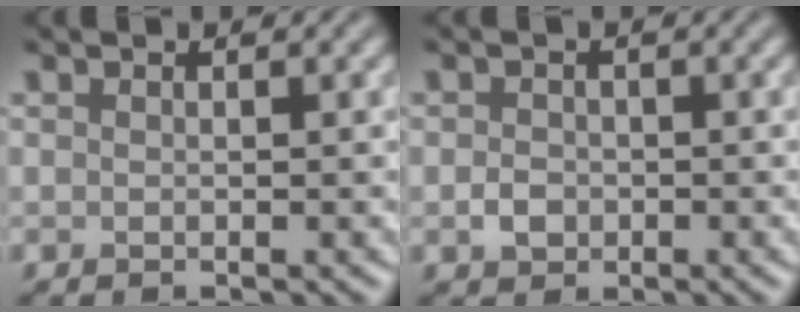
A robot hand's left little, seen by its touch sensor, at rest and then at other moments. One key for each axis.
{"total": 1.6, "fx": -0.4, "fy": 1.3, "fz": 0.7, "tx": -0.011, "ty": -0.002, "tz": -0.012}